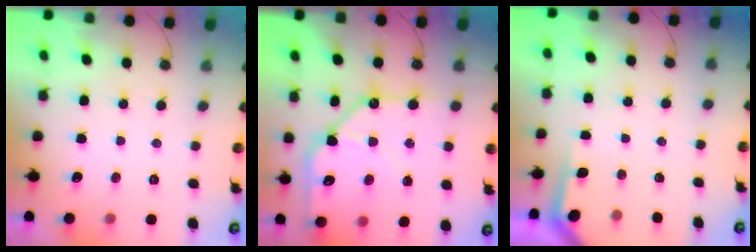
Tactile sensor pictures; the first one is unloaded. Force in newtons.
{"total": 14.2, "press": 14.1, "slide": 1.6}
{"total": 1.8, "press": 1.8, "slide": 0.3}